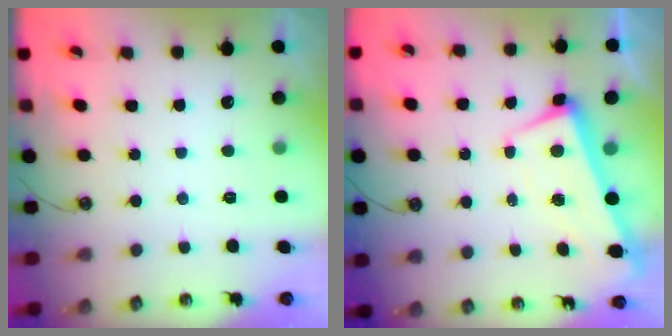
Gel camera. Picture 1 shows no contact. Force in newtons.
{"total": 2.0, "press": 1.1, "slide": 1.7}